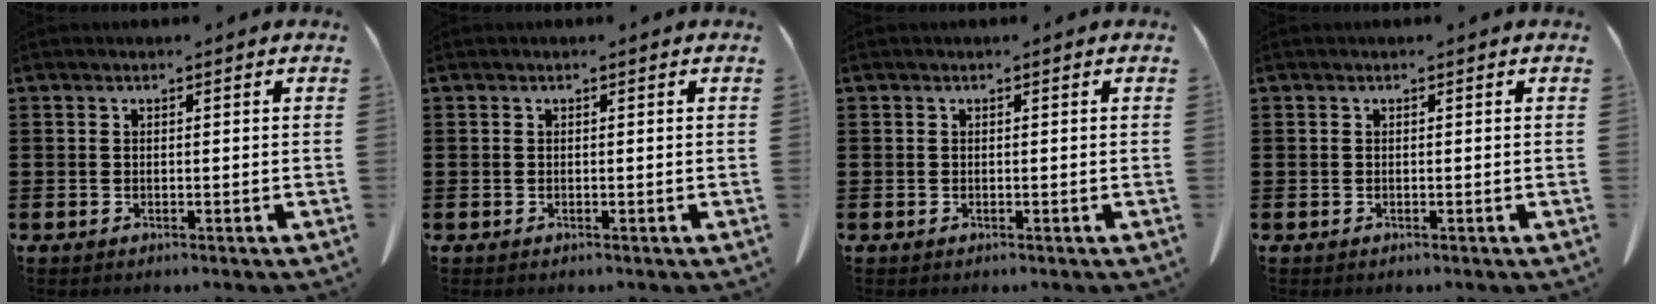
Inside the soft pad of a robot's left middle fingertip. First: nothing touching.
{"total": 0.0}
{"total": 0.0}
{"total": 0.0}